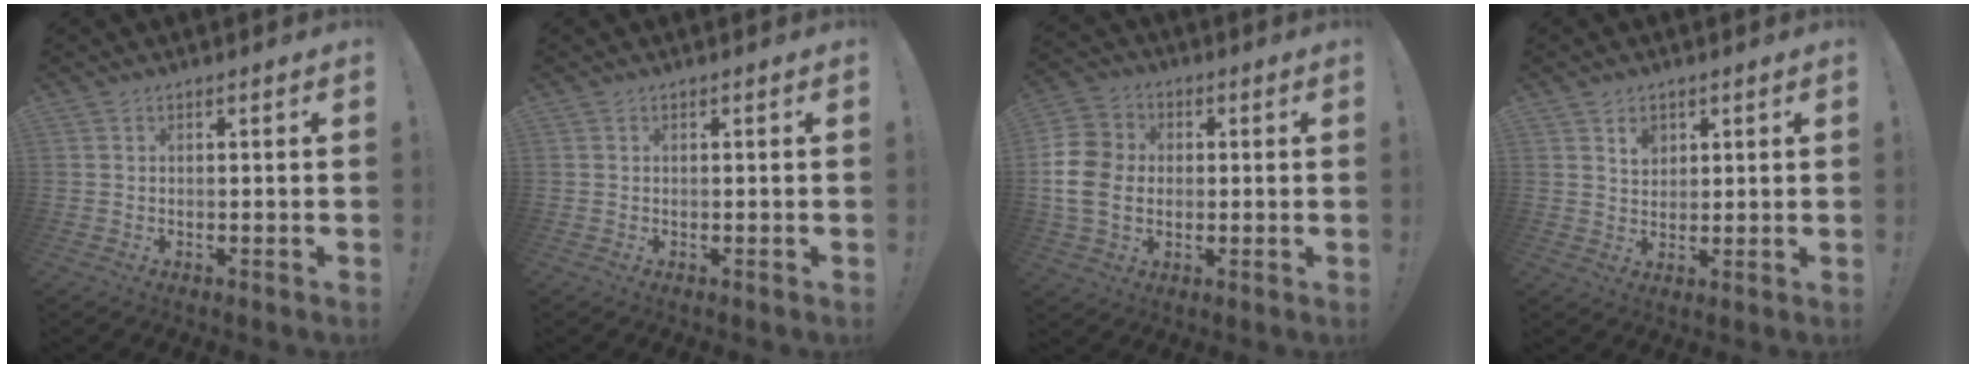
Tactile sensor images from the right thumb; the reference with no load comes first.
{"total": 0.0}
{"total": 13.2, "force": [-0.6, 10.6, 7.8], "torque": [-0.152, 0.015, -0.009]}
{"total": 4.1, "force": [2.3, 3.1, 1.5], "torque": [-0.011, -0.010, 0.038]}